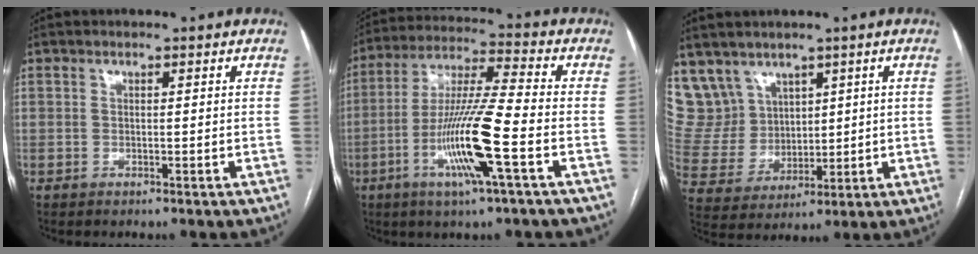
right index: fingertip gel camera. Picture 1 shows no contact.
{"total": 13.9, "force": [-4.8, 0.0, 13.0], "torque": [-0.261, -0.008, -0.094]}
{"total": 9.6, "force": [6.4, 7.1, 1.2], "torque": [-0.047, 0.032, 0.153]}